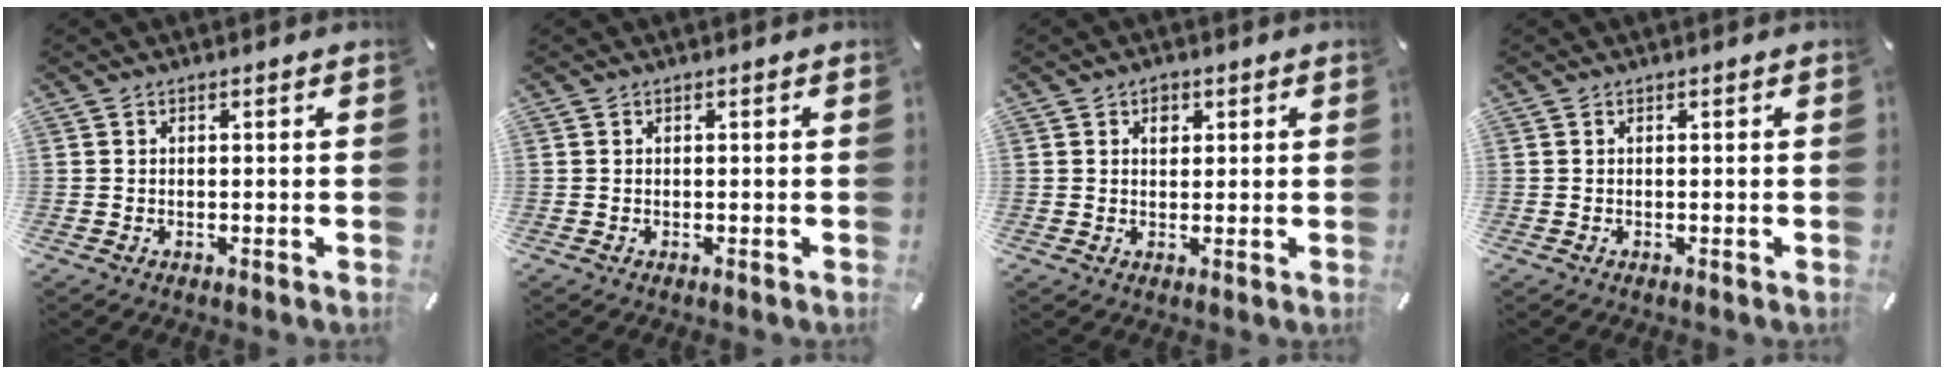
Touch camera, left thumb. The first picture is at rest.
{"total": 0.0}
{"total": 2.9, "force": [1.1, 2.4, 1.1], "torque": [-0.002, -0.005, 0.013]}
{"total": 0.0}